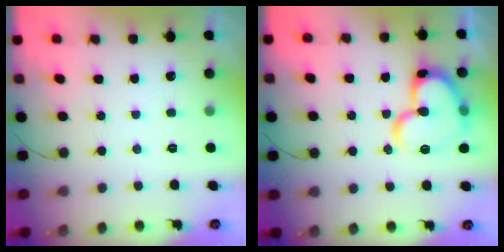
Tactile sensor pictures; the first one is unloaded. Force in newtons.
{"total": 17.7, "press": 17.6, "slide": 1.8}